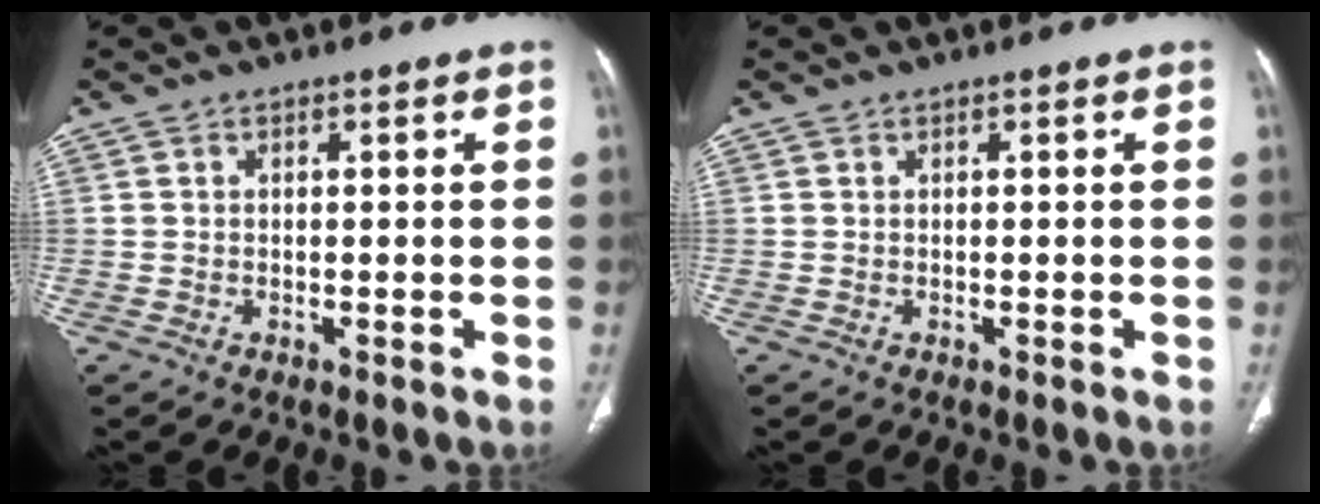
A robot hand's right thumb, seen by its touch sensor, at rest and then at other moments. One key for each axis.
{"total": 0.0}